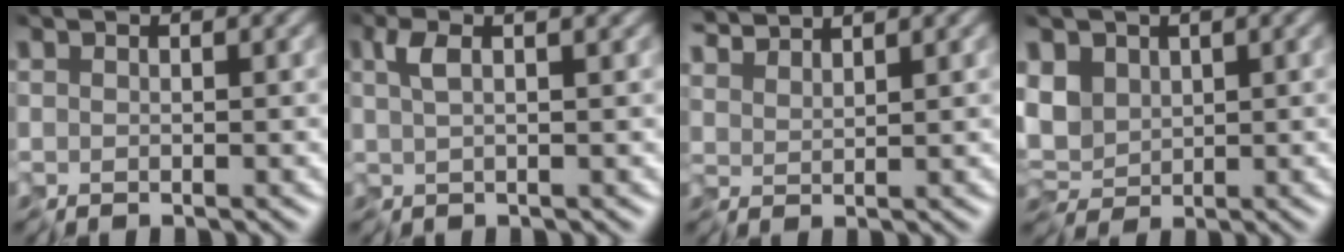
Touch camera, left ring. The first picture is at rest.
{"total": 2.8, "force": [0.5, 1.0, 2.6], "torque": [-0.051, 0.005, 0.011]}
{"total": 3.2, "force": [3.0, 0.6, 1.1], "torque": [-0.038, 0.005, 0.053]}
{"total": 3.7, "force": [0.3, 2.9, 2.2], "torque": [-0.072, 0.002, 0.009]}